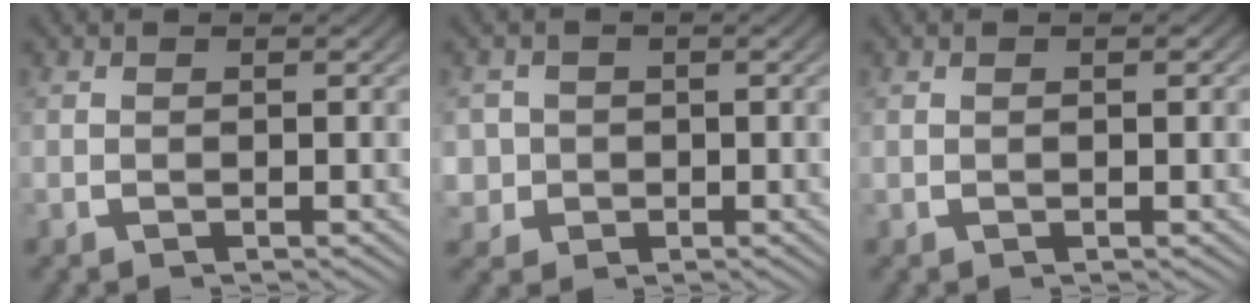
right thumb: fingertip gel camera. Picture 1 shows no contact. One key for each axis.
{"total": 4.4, "fx": -0.6, "fy": 4.1, "fz": 1.4, "tx": -0.035, "ty": -0.022, "tz": -0.003}
{"total": 0.5, "fx": 0.2, "fy": 0.1, "fz": 0.5, "tx": -0.005, "ty": -0.001, "tz": 0.004}